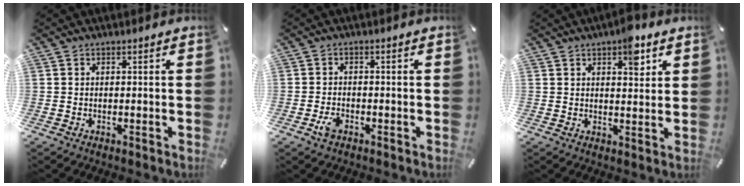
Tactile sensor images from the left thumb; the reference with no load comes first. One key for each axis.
{"total": 2.8, "fx": -1.4, "fy": 1.7, "fz": 1.7, "tx": -0.046, "ty": -0.001, "tz": -0.028}
{"total": 6.3, "fx": 3.6, "fy": 2.9, "fz": 4.3, "tx": -0.045, "ty": -0.018, "tz": 0.055}